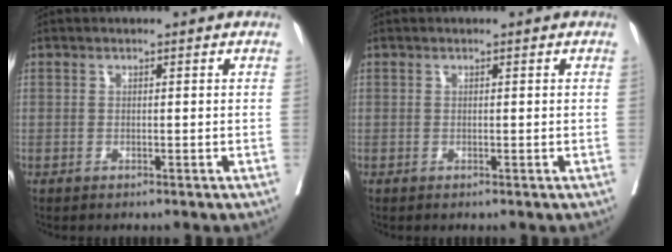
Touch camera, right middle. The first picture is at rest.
{"total": 0.0}